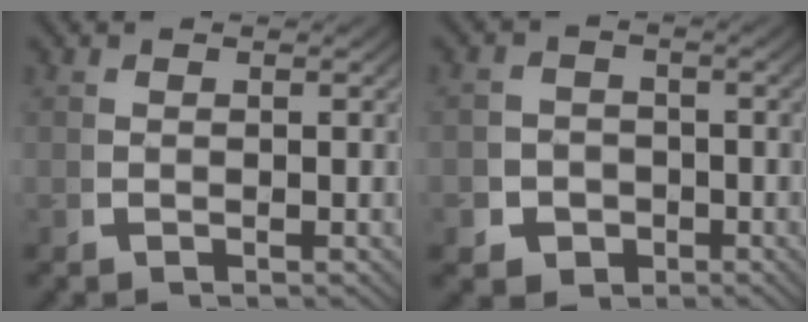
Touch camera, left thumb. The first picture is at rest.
{"total": 6.1, "force": [-2.5, 5.2, 2.0], "torque": [-0.030, -0.027, -0.036]}